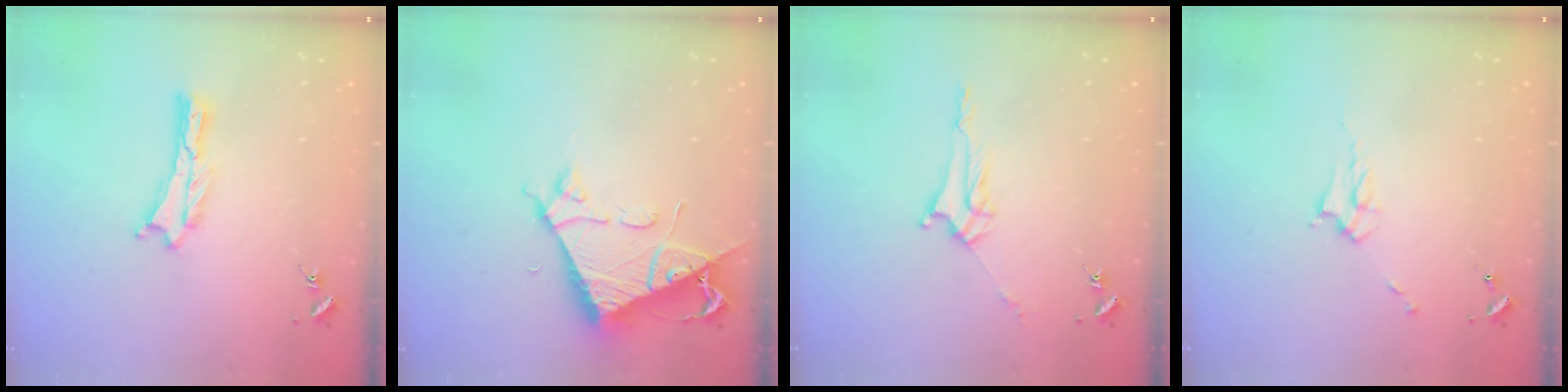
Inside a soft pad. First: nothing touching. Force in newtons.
{"total": 7.2, "press": 7.2, "slide": 0.7}
{"total": 3.0, "press": 3.0, "slide": 0.3}
{"total": 2.9, "press": 2.9, "slide": 0.4}